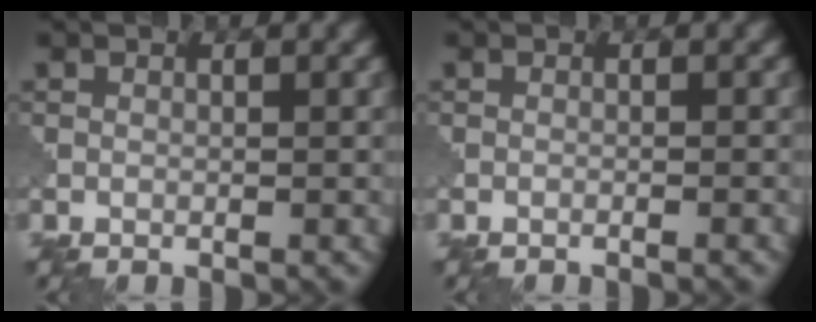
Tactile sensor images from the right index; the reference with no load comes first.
{"total": 1.0, "force": [-0.5, 0.3, 0.8], "torque": [-0.009, 0.002, -0.016]}